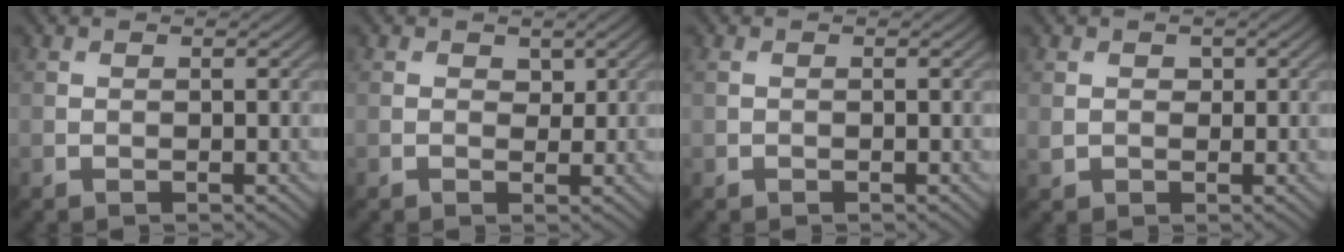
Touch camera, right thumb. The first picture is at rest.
{"total": 1.2, "force": [0.4, 1.0, 0.6], "torque": [-0.009, -0.006, 0.003]}
{"total": 0.9, "force": [0.2, 0.6, 0.6], "torque": [-0.017, 0.002, 0.002]}
{"total": 1.7, "force": [0.4, 1.6, 0.6], "torque": [-0.016, -0.006, 0.008]}